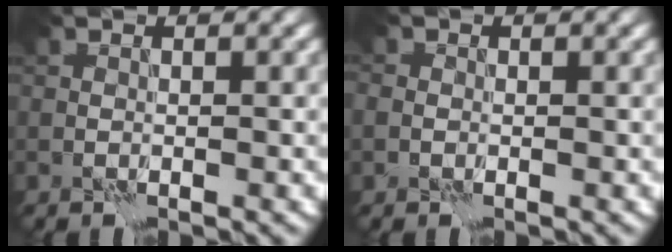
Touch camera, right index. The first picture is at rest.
{"total": 0.6, "force": [-0.2, 0.6, 0.1], "torque": [0.000, 0.002, -0.009]}